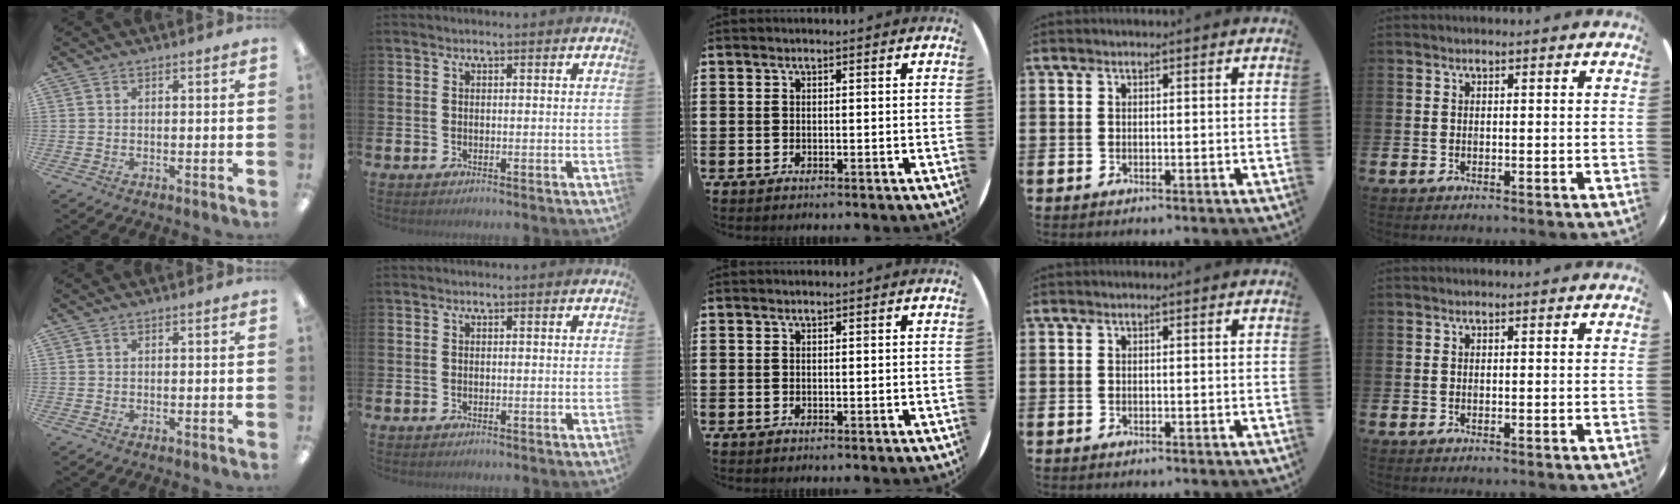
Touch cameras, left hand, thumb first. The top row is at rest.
{}